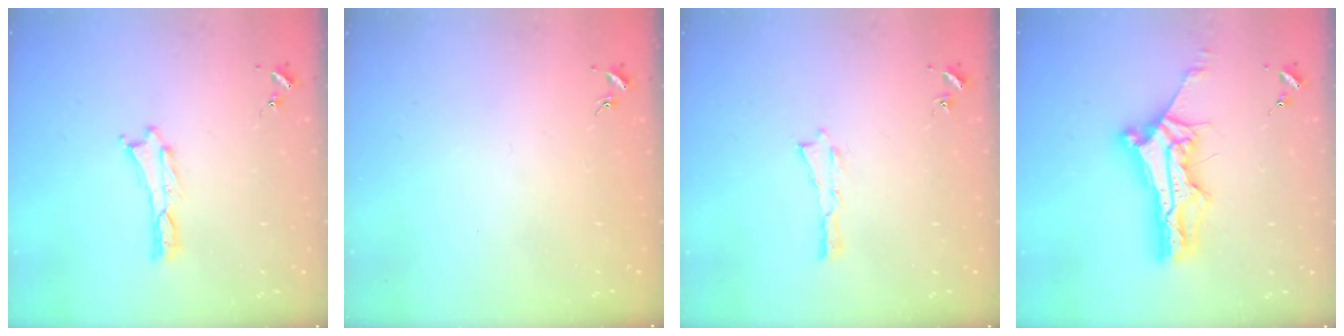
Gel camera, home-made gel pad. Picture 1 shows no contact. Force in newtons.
{"total": 0.0}
{"total": 0.0}
{"total": 10.8, "press": 10.7, "slide": 0.8}